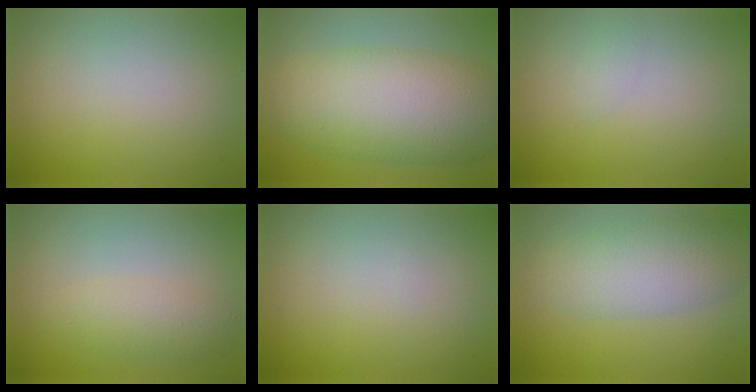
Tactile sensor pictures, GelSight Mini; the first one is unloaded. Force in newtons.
{"total": 10.2, "press": 10.2, "slide": 0.1}
{"total": 0.7, "press": 0.7, "slide": 0.1}
{"total": 2.4, "press": 2.4, "slide": 0.3}
{"total": 0.0}
{"total": 5.2, "press": 5.2, "slide": 0.3}